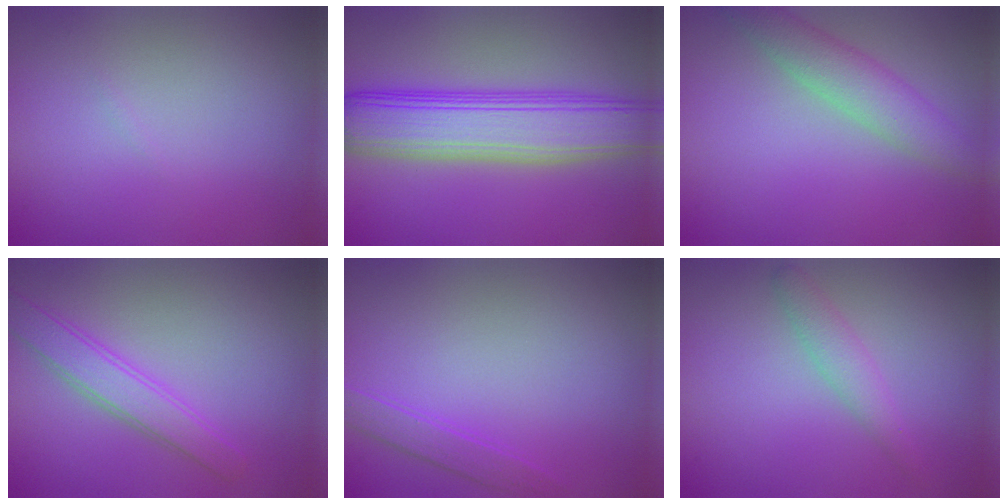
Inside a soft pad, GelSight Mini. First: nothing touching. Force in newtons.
{"total": 8.1, "press": 8.1, "slide": 0.3}
{"total": 3.8, "press": 3.8, "slide": 0.2}
{"total": 3.2, "press": 3.2, "slide": 0.1}
{"total": 1.6, "press": 1.6, "slide": 0.1}
{"total": 2.1, "press": 2.1, "slide": 0.0}